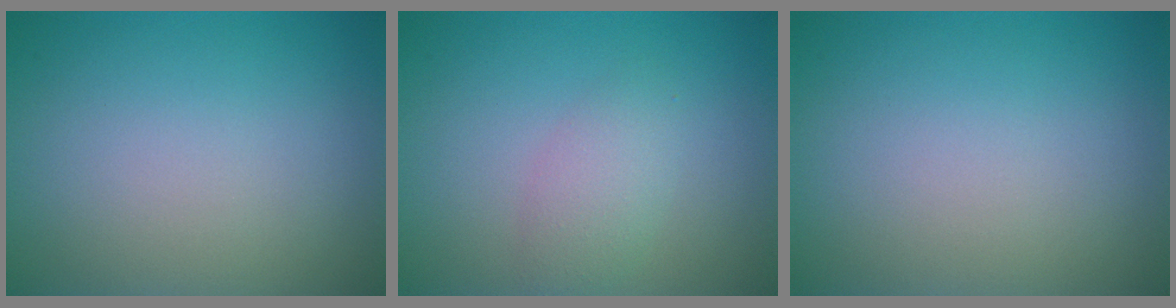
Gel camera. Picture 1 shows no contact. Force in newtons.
{"total": 2.3, "press": 2.3, "slide": 0.1}
{"total": 0.0}